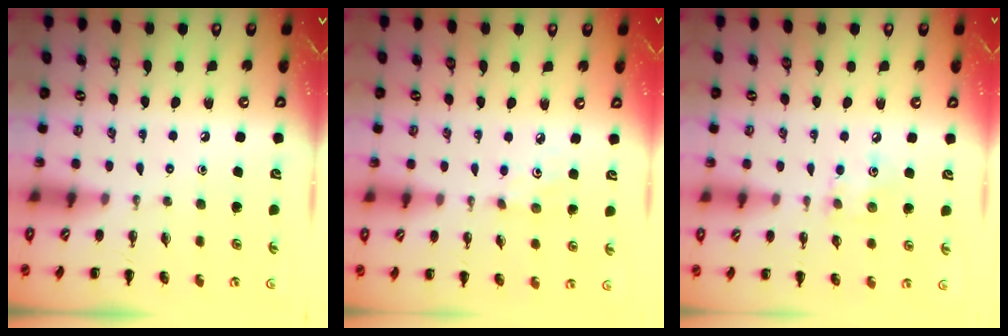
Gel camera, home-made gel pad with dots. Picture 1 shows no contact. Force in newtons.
{"total": 2.7, "press": 2.7, "slide": 0.5}
{"total": 6.5, "press": 6.3, "slide": 1.4}